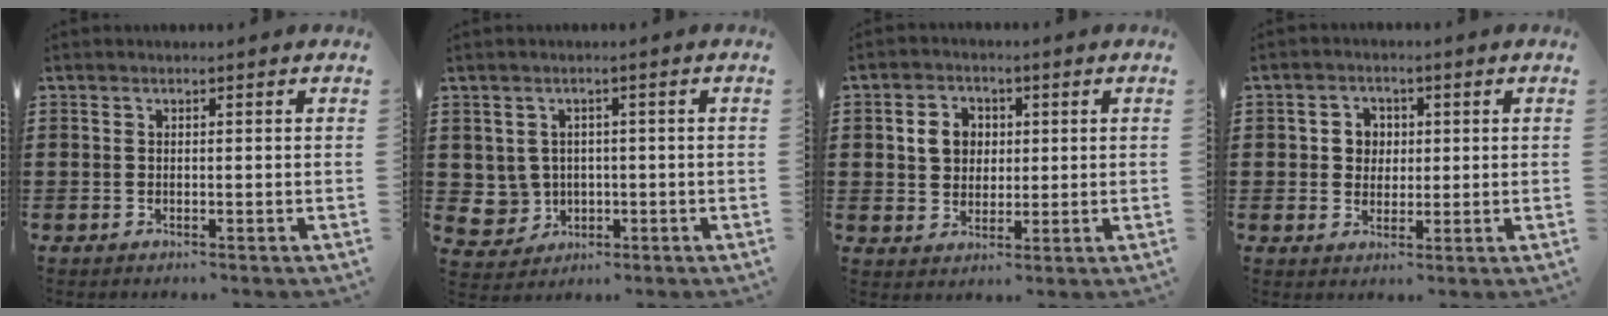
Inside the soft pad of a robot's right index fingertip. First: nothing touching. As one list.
[{"total": 3.5, "force": [0.3, 3.4, 0.4], "torque": [-0.034, 0.006, 0.002]}, {"total": 5.0, "force": [0.8, 4.5, 2.1], "torque": [-0.050, 0.013, 0.010]}, {"total": 3.4, "force": [0.3, 3.2, 1.3], "torque": [-0.037, 0.012, 0.002]}]